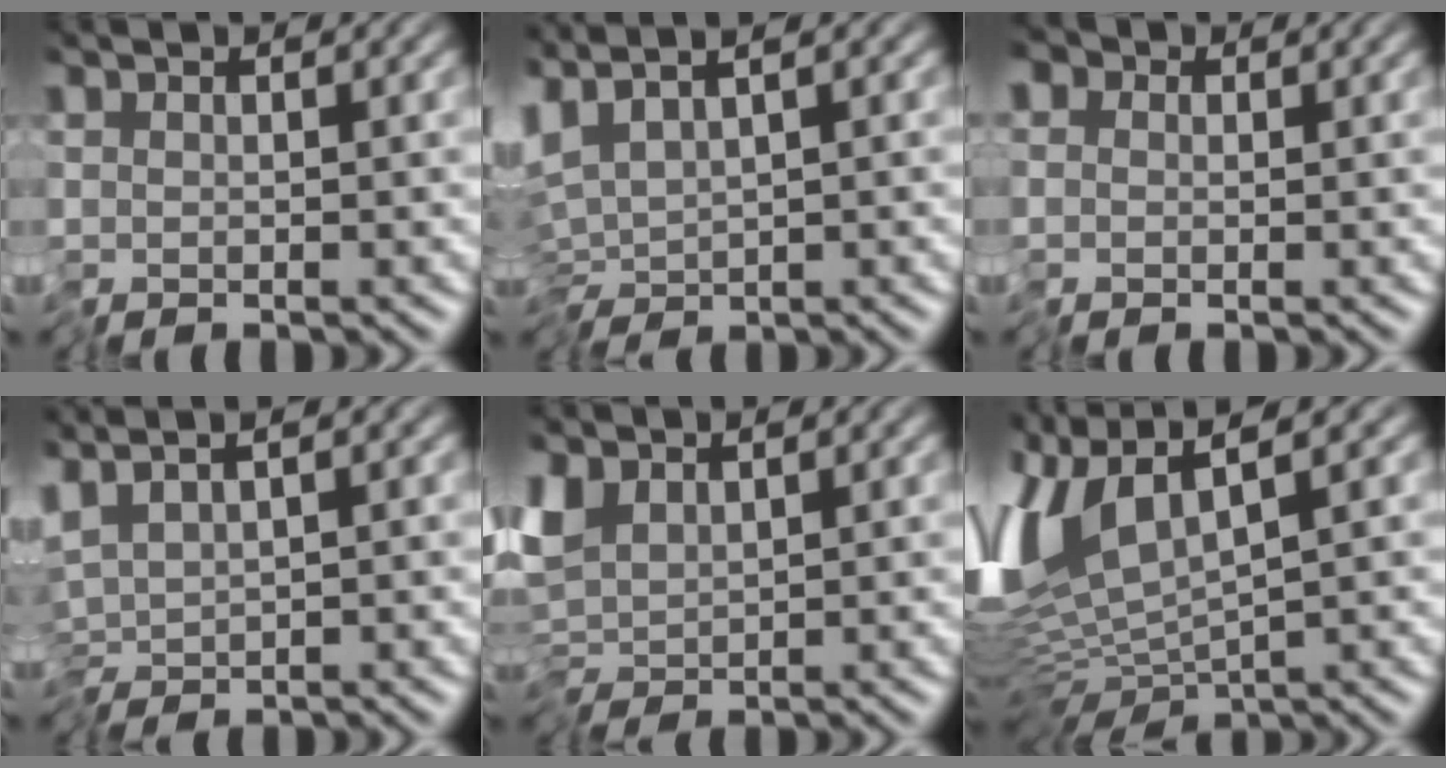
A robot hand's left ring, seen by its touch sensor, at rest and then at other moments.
{"total": 5.8, "force": [0.8, 2.6, 5.1], "torque": [-0.112, -0.004, 0.020]}
{"total": 3.5, "force": [0.3, 3.0, 1.6], "torque": [-0.038, 0.012, -0.006]}
{"total": 3.6, "force": [0.6, 1.6, 3.1], "torque": [-0.065, 0.000, 0.006]}
{"total": 2.8, "force": [0.6, 1.8, 2.1], "torque": [-0.039, 0.003, 0.003]}
{"total": 8.2, "force": [1.1, 3.1, 7.5], "torque": [-0.166, -0.001, 0.020]}